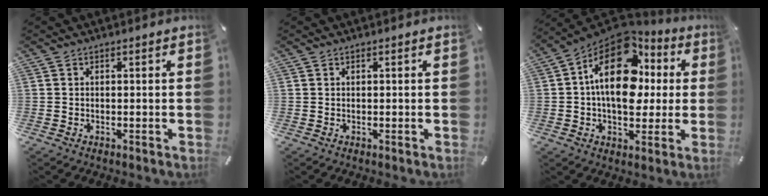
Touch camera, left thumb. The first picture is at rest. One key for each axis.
{"total": 0.0}
{"total": 20.3, "fx": 3.4, "fy": 13.1, "fz": 15.1, "tx": -0.242, "ty": -0.015, "tz": 0.057}